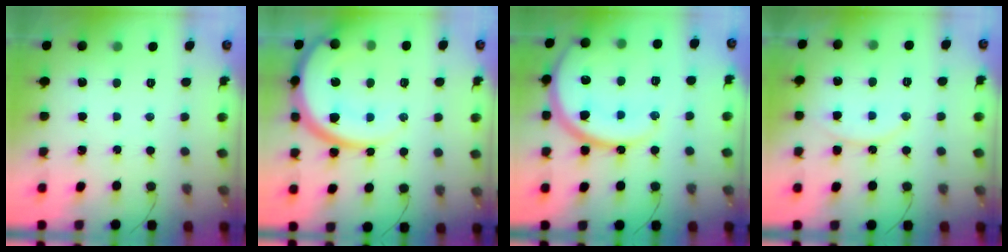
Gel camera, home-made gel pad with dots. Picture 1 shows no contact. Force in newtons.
{"total": 16.4, "press": 16.4, "slide": 1.5}
{"total": 21.0, "press": 20.9, "slide": 2.2}
{"total": 11.8, "press": 11.8, "slide": 0.9}